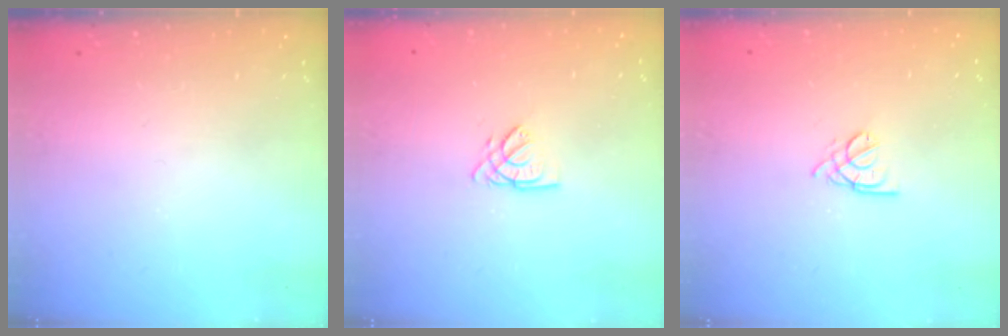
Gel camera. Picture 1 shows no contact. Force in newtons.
{"total": 2.7, "press": 2.7, "slide": 0.3}
{"total": 1.6, "press": 1.5, "slide": 0.5}